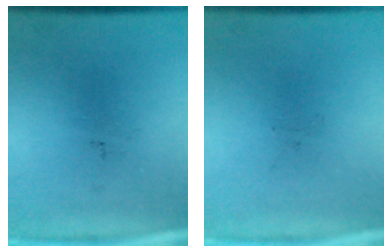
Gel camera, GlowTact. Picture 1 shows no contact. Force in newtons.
{"total": 0.0}